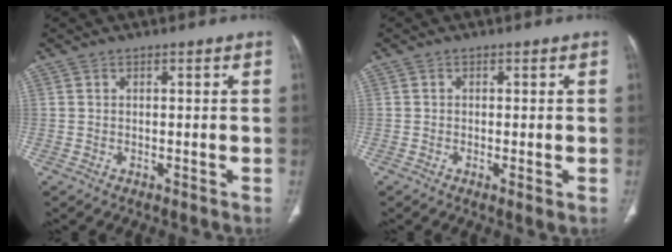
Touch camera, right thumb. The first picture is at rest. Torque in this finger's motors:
{"motor_torque": [-0.02, 0.01, -0.06, -0.13, -0.02]}